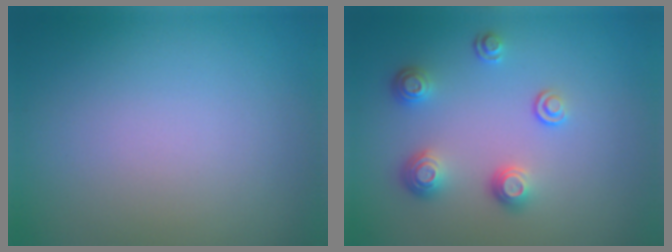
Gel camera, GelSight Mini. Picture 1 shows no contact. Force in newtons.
{"total": 3.2, "press": 2.5, "slide": 2.0}